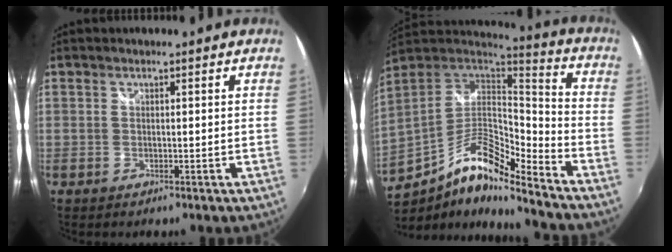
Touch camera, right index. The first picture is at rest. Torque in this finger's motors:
{"motor_torque": [0.65, -0.58, 0.33, 0.08]}